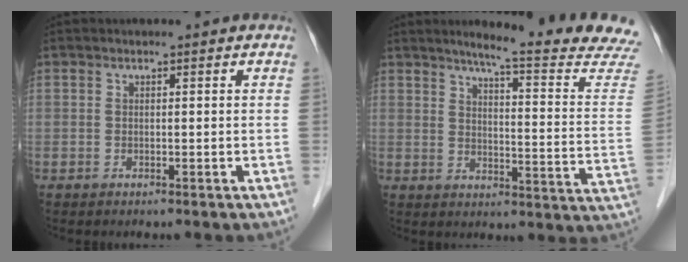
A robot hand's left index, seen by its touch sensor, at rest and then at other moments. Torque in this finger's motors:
{"motor_torque": [0.06, -0.20, 0.04, 0.00]}